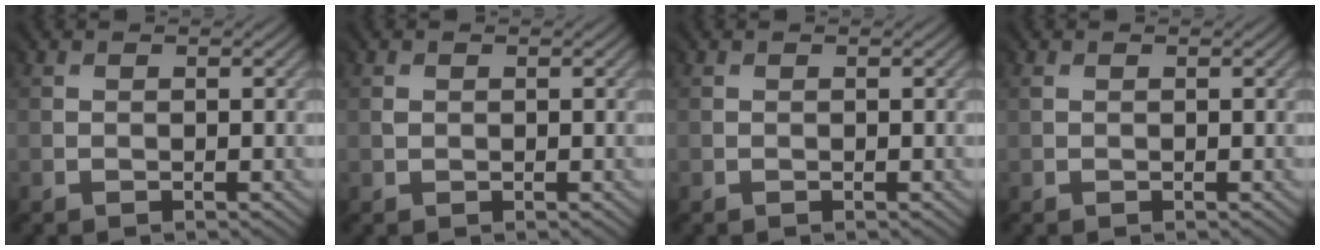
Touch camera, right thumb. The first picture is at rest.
{"total": 0.6, "force": [0.3, 0.4, -0.3], "torque": [0.001, -0.002, 0.007]}
{"total": 0.0}
{"total": 0.8, "force": [0.4, 0.5, 0.5], "torque": [-0.010, -0.001, 0.009]}